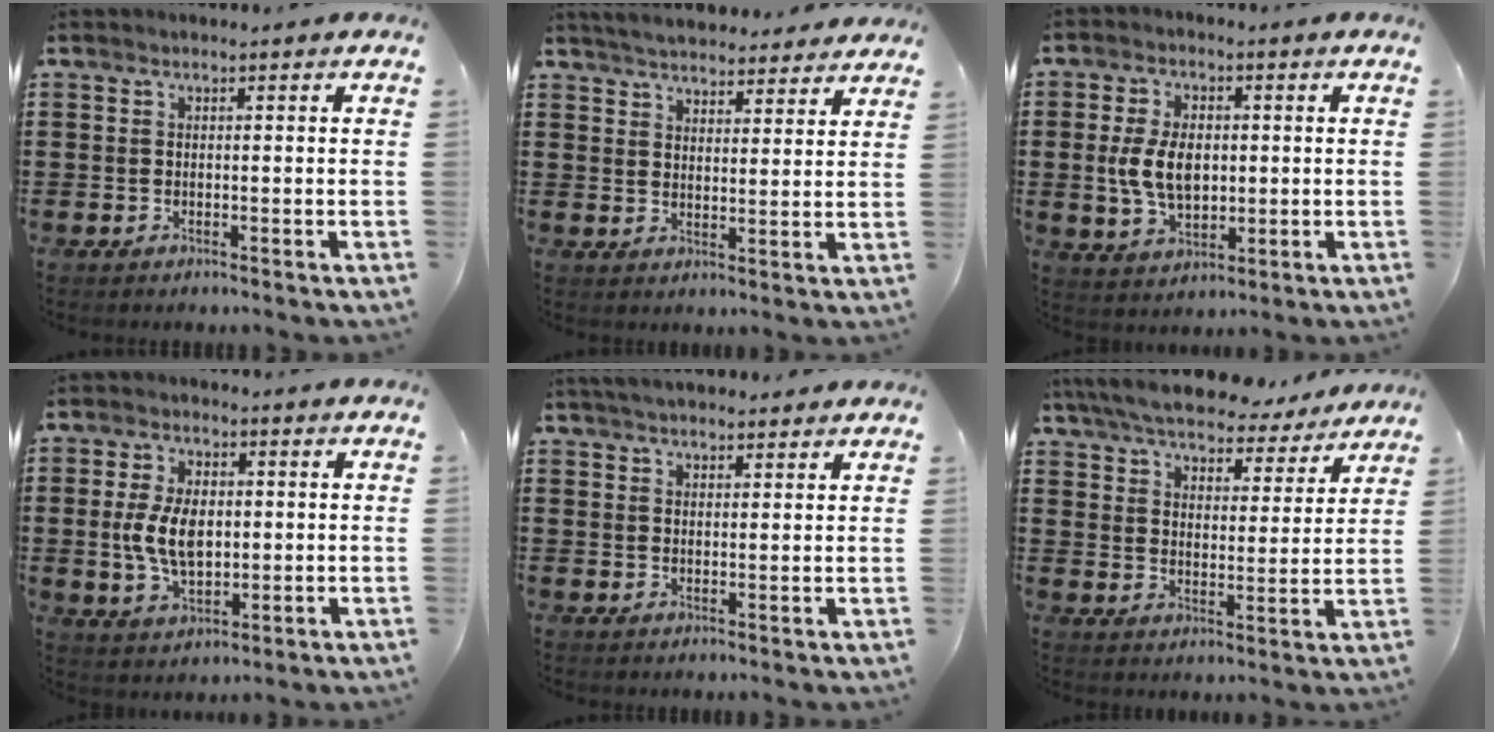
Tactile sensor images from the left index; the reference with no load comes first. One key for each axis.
{"total": 4.5, "fx": 4.4, "fy": 0.3, "fz": 0.5, "tx": -0.026, "ty": -0.019, "tz": 0.080}
{"total": 7.7, "fx": 0.5, "fy": 4.6, "fz": 6.1, "tx": -0.132, "ty": 0.005, "tz": 0.002}
{"total": 8.0, "fx": 0.5, "fy": 4.6, "fz": 6.6, "tx": -0.139, "ty": 0.005, "tz": 0.003}
{"total": 3.2, "fx": 3.1, "fy": 0.5, "fz": 0.8, "tx": -0.023, "ty": 0.000, "tz": 0.058}
{"total": 7.3, "fx": 7.0, "fy": 1.0, "fz": 2.0, "tx": -0.069, "ty": -0.035, "tz": 0.125}